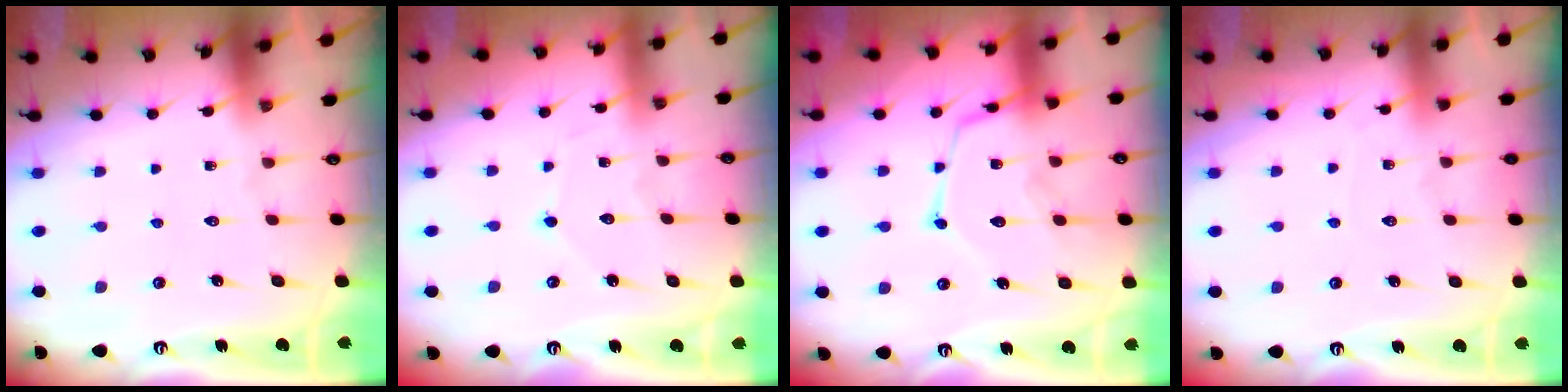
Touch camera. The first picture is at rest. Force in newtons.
{"total": 3.5, "press": 3.5, "slide": 0.2}
{"total": 15.3, "press": 15.3, "slide": 1.3}
{"total": 2.9, "press": 2.9, "slide": 0.4}